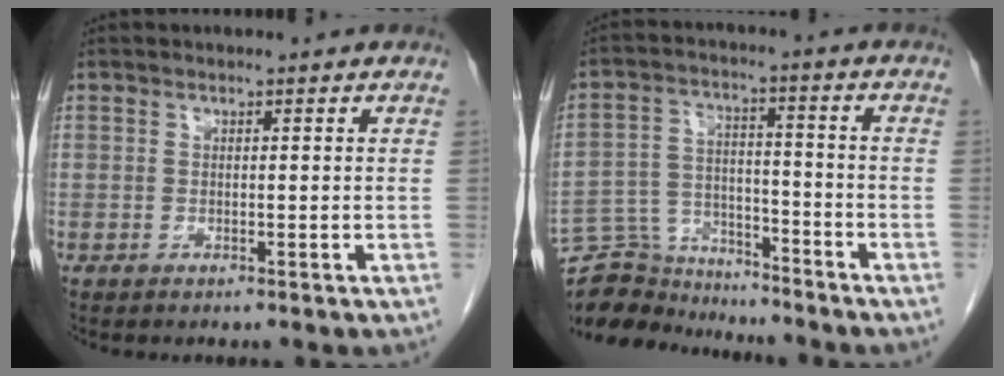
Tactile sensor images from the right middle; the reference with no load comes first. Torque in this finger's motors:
{"motor_torque": [-0.15, -0.12, 0.02, -0.07]}